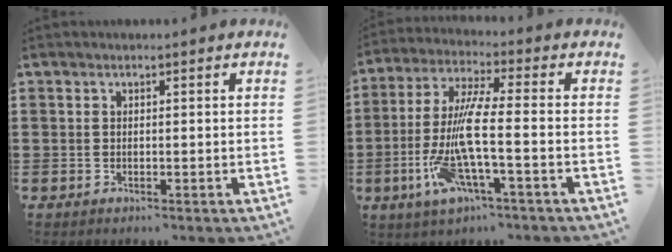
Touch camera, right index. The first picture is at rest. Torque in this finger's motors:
{"motor_torque": [2.14, 0.00, 1.05, 0.21]}